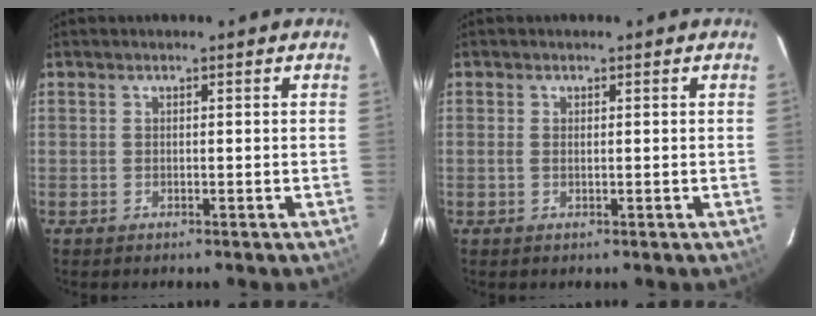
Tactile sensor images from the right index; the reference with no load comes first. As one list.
[{"total": 0.7, "force": [0.1, 0.3, 0.6], "torque": [-0.015, 0.000, 0.001]}]